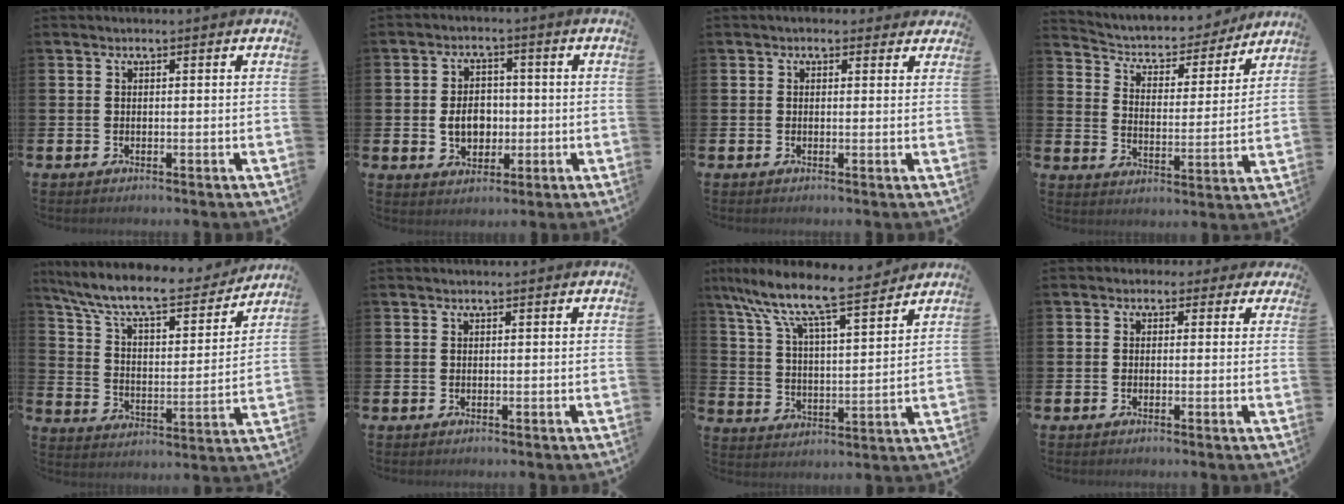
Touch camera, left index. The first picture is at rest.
{"total": 5.0, "force": [-0.5, 3.9, 3.1], "torque": [-0.037, 0.001, -0.019]}
{"total": 1.4, "force": [1.1, 0.9, 0.2], "torque": [0.008, 0.002, 0.016]}
{"total": 5.2, "force": [4.8, 1.7, 0.9], "torque": [-0.048, -0.041, 0.077]}
{"total": 10.0, "force": [8.9, 2.1, 4.0], "torque": [-0.109, -0.061, 0.150]}
{"total": 0.0}
{"total": 9.7, "force": [8.6, 1.4, 4.3], "torque": [-0.115, -0.062, 0.143]}
{"total": 1.2, "force": [0.1, 1.1, 0.2], "torque": [-0.001, 0.006, -0.003]}